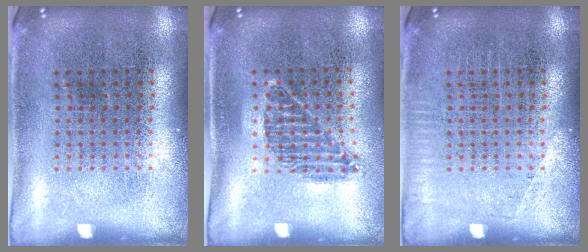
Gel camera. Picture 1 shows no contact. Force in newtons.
{"total": 1.0, "press": 0.8, "slide": 0.5}
{"total": 0.6, "press": 0.6, "slide": 0.1}